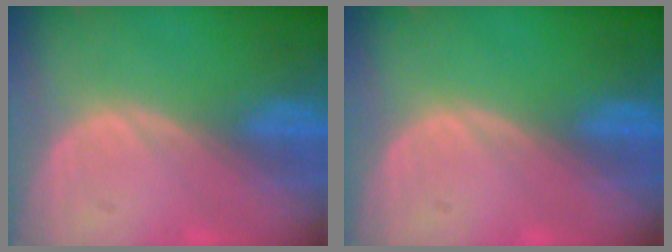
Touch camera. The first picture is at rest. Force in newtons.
{"total": 0.0}